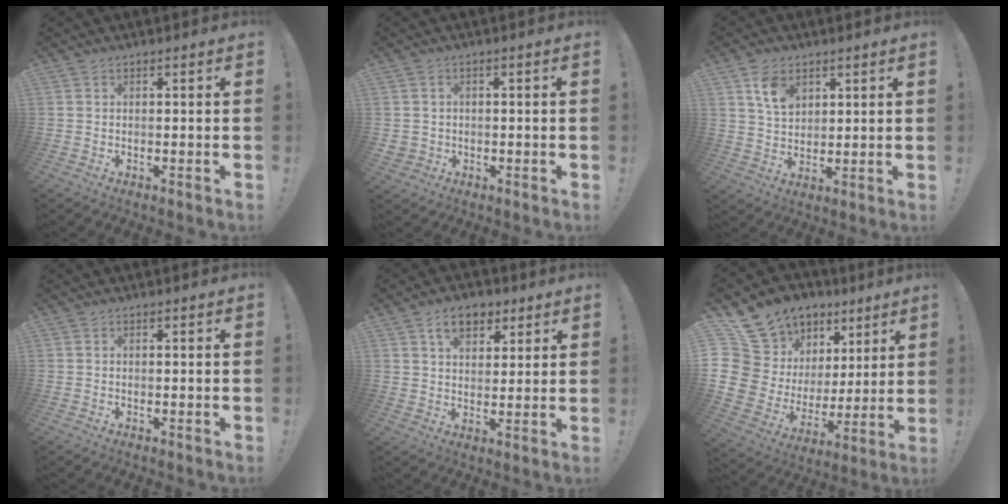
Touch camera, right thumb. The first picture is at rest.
{"total": 2.5, "force": [0.1, 2.4, 0.6], "torque": [-0.004, -0.001, 0.002]}
{"total": 8.5, "force": [4.5, 5.7, 4.4], "torque": [-0.069, -0.013, 0.086]}
{"total": 0.0}
{"total": 9.0, "force": [4.9, 6.0, 4.7], "torque": [-0.064, -0.011, 0.091]}
{"total": 14.3, "force": [9.8, 9.5, 4.3], "torque": [-0.086, -0.078, 0.208]}